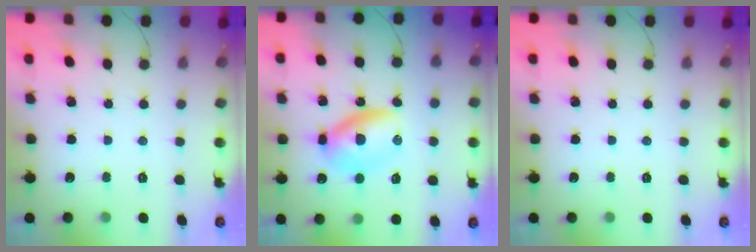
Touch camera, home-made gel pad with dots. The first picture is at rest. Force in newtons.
{"total": 6.5, "press": 6.5, "slide": 0.3}
{"total": 0.0}